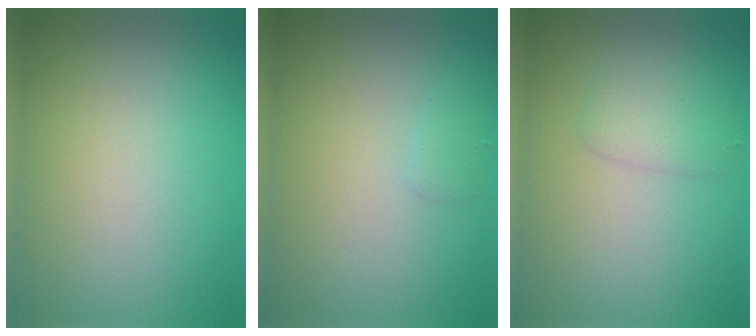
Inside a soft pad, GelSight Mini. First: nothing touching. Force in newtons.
{"total": 0.8, "press": 0.8, "slide": 0.0}
{"total": 2.0, "press": 2.0, "slide": 0.1}